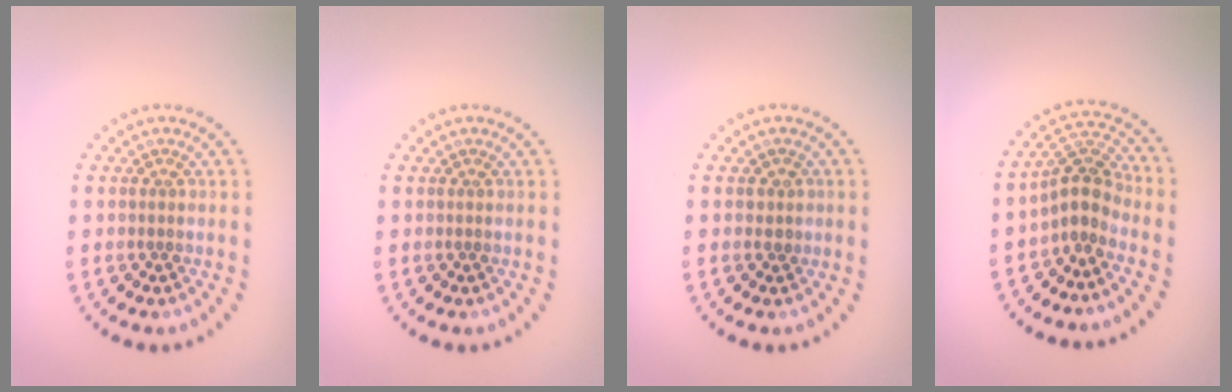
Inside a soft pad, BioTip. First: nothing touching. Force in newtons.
{"total": 0.0}
{"total": 0.9, "press": 0.8, "slide": 0.4}
{"total": 3.4, "press": 2.7, "slide": 2.1}